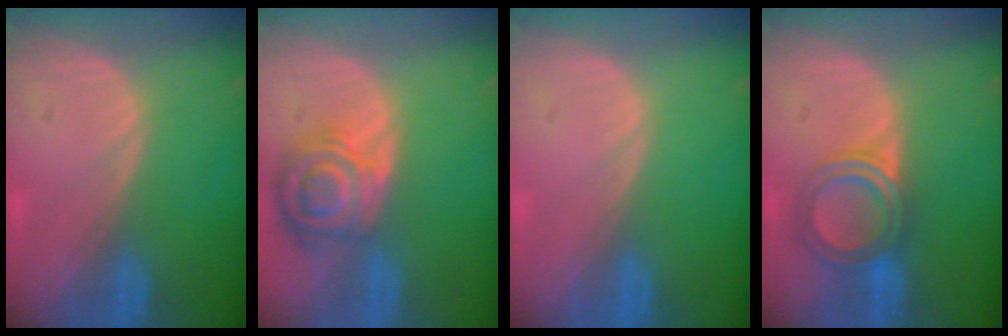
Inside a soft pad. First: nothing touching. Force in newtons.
{"total": 8.4, "press": 7.4, "slide": 3.9}
{"total": 0.0}
{"total": 5.5, "press": 5.4, "slide": 0.6}